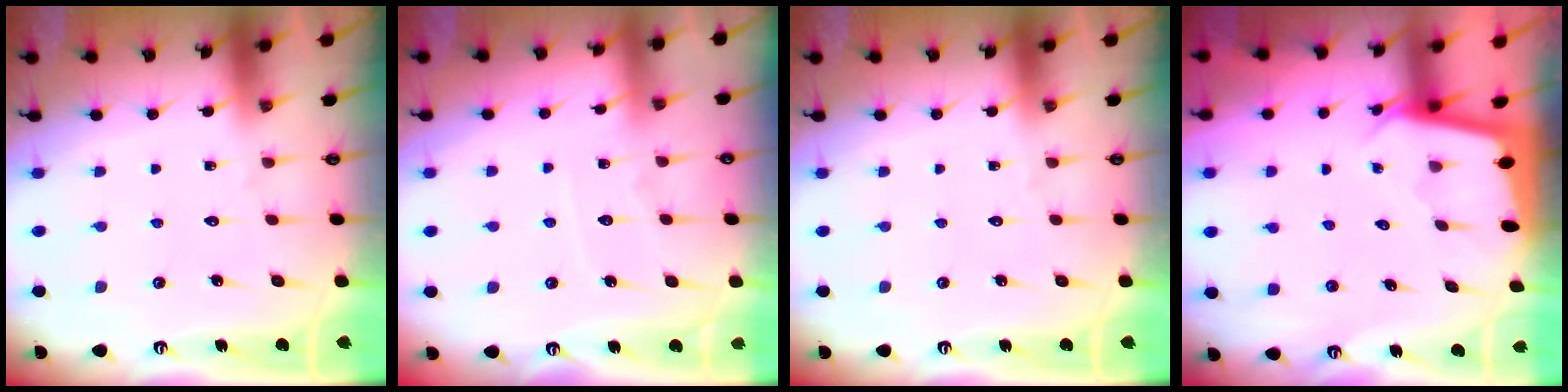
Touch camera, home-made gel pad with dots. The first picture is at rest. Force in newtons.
{"total": 5.1, "press": 5.0, "slide": 0.7}
{"total": 0.0}
{"total": 2.0, "press": 2.0, "slide": 0.1}